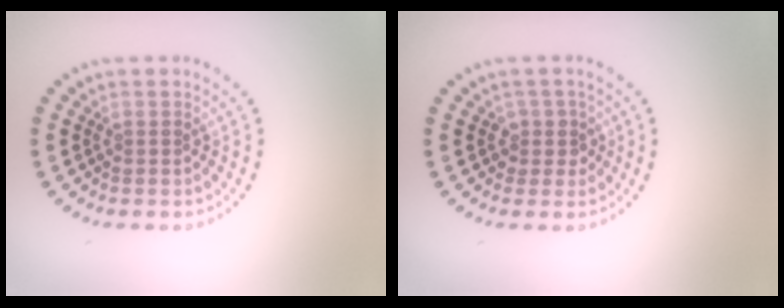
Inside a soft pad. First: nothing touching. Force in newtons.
{"total": 1.7, "press": 1.3, "slide": 1.0}